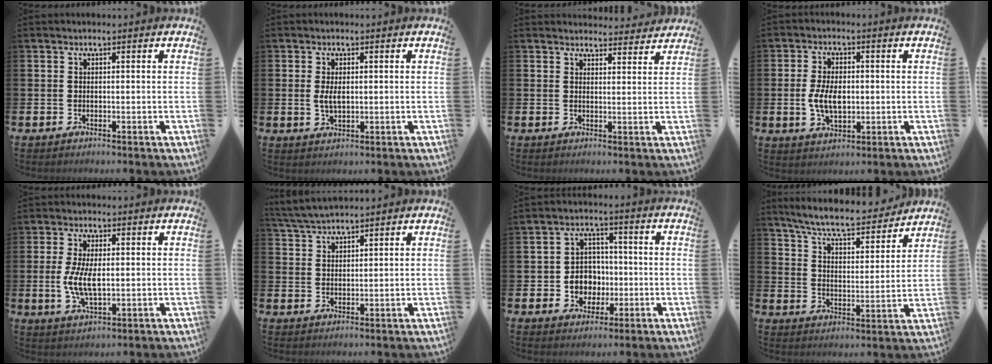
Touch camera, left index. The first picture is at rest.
{"total": 2.7, "force": [0.3, 1.3, 2.4], "torque": [-0.035, -0.001, 0.002]}
{"total": 3.0, "force": [3.0, 0.4, -0.1], "torque": [0.005, -0.022, 0.052]}
{"total": 5.4, "force": [-0.2, 3.1, 4.5], "torque": [-0.078, 0.002, -0.008]}
{"total": 5.8, "force": [0.1, 2.7, 5.1], "torque": [-0.106, 0.000, -0.004]}
{"total": 3.7, "force": [3.6, 0.2, 0.7], "torque": [-0.029, -0.013, 0.067]}
{"total": 5.3, "force": [-0.7, 4.9, 1.8], "torque": [-0.029, 0.003, -0.020]}
{"total": 7.6, "force": [7.0, 1.0, 2.8], "torque": [-0.086, -0.046, 0.121]}